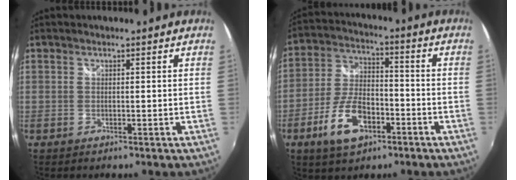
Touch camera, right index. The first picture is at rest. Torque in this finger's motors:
{"motor_torque": [0.49, -0.38, 0.36, 0.08]}